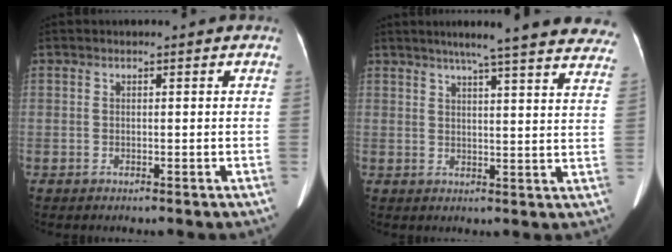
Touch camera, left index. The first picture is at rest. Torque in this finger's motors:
{"motor_torque": [0.13, -0.27, 0.01, 0.07]}